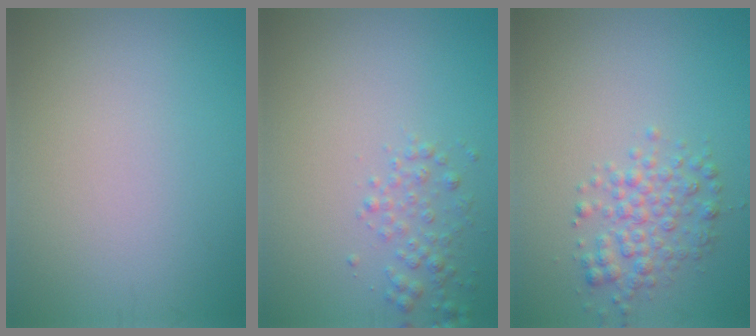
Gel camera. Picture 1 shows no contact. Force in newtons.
{"total": 1.8, "press": 1.8, "slide": 0.1}
{"total": 2.9, "press": 2.9, "slide": 0.1}